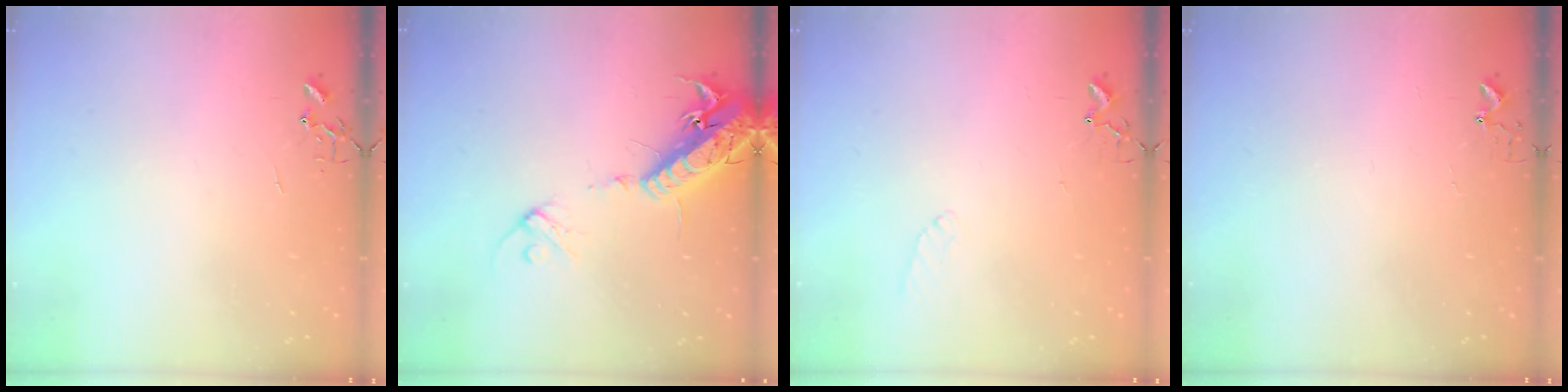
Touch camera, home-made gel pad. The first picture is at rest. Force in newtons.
{"total": 17.8, "press": 17.4, "slide": 3.8}
{"total": 5.0, "press": 4.9, "slide": 0.7}
{"total": 3.8, "press": 3.8, "slide": 0.3}